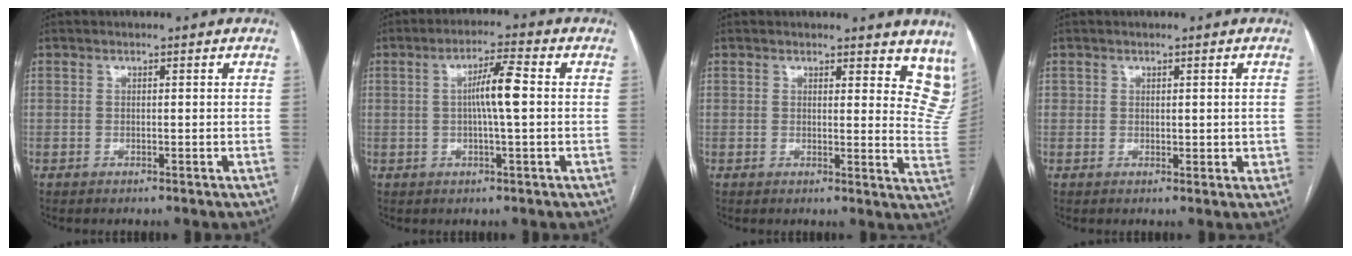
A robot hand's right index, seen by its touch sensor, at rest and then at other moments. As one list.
[{"total": 6.0, "force": [0.4, 0.2, 5.9], "torque": [-0.108, 0.008, 0.004]}, {"total": 11.8, "force": [10.3, 4.0, 4.0], "torque": [0.004, -0.049, 0.083]}, {"total": 1.9, "force": [0.5, 1.6, 0.8], "torque": [-0.004, -0.001, 0.009]}]